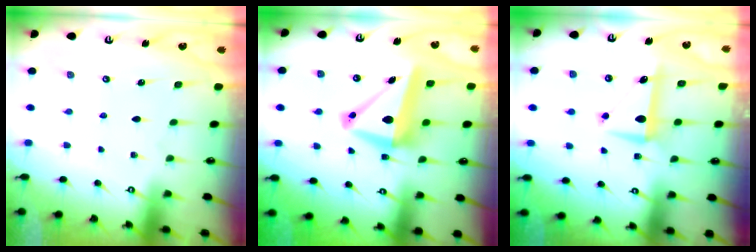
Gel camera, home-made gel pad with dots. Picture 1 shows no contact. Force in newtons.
{"total": 11.4, "press": 11.0, "slide": 3.0}
{"total": 8.1, "press": 8.1, "slide": 0.5}